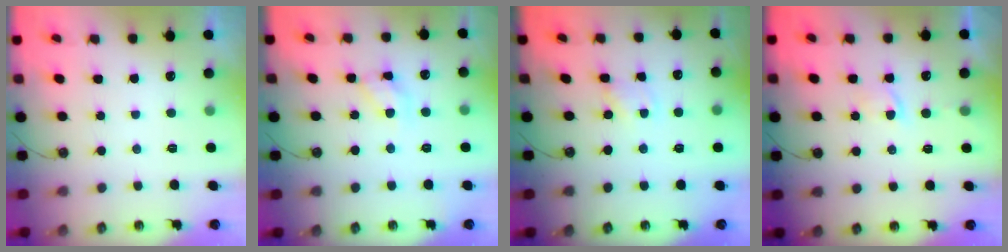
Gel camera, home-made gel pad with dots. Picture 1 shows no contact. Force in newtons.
{"total": 10.1, "press": 10.1, "slide": 0.3}
{"total": 1.1, "press": 1.0, "slide": 0.1}
{"total": 2.0, "press": 2.0, "slide": 0.4}